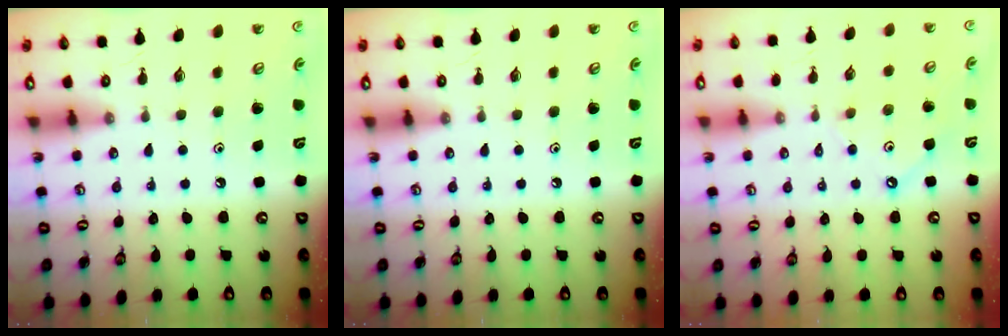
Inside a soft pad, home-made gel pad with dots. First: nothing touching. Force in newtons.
{"total": 0.0}
{"total": 2.8, "press": 2.8, "slide": 0.5}